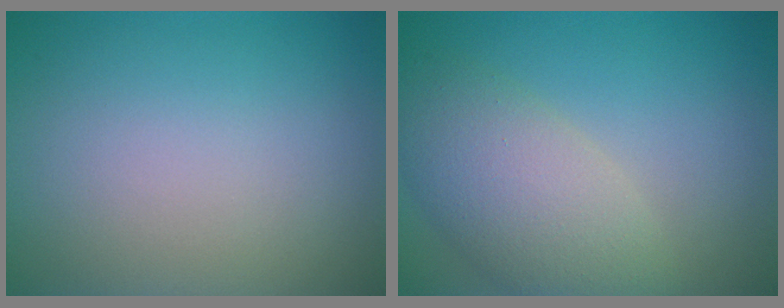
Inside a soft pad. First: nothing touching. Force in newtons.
{"total": 6.2, "press": 6.1, "slide": 0.7}